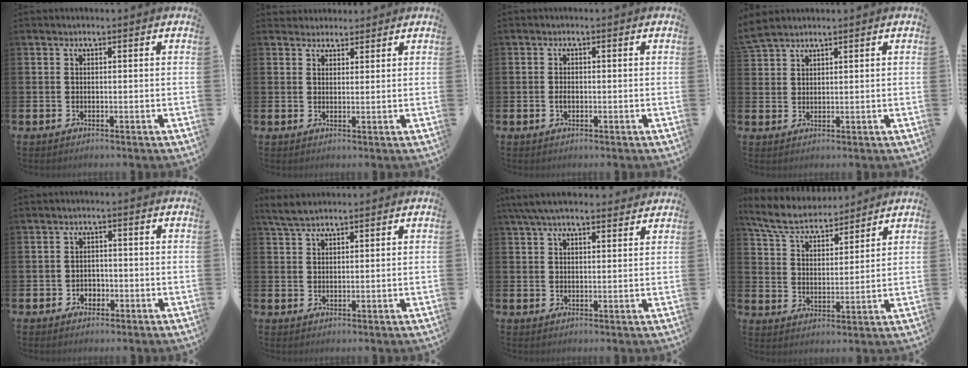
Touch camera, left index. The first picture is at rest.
{"total": 2.6, "force": [2.4, 1.0, -0.3], "torque": [0.015, -0.011, 0.042]}
{"total": 1.2, "force": [-0.3, 0.7, 0.8], "torque": [-0.008, 0.000, -0.009]}
{"total": 4.1, "force": [3.7, 0.9, 1.4], "torque": [-0.032, -0.010, 0.069]}
{"total": 1.8, "force": [-0.9, 1.5, 0.5], "torque": [0.005, -0.004, -0.024]}
{"total": 3.4, "force": [3.1, 0.9, 1.2], "torque": [-0.022, -0.007, 0.055]}
{"total": 5.5, "force": [4.9, 1.3, 2.3], "torque": [-0.052, -0.011, 0.090]}
{"total": 7.0, "force": [6.5, 1.8, 1.9], "torque": [-0.062, -0.036, 0.114]}